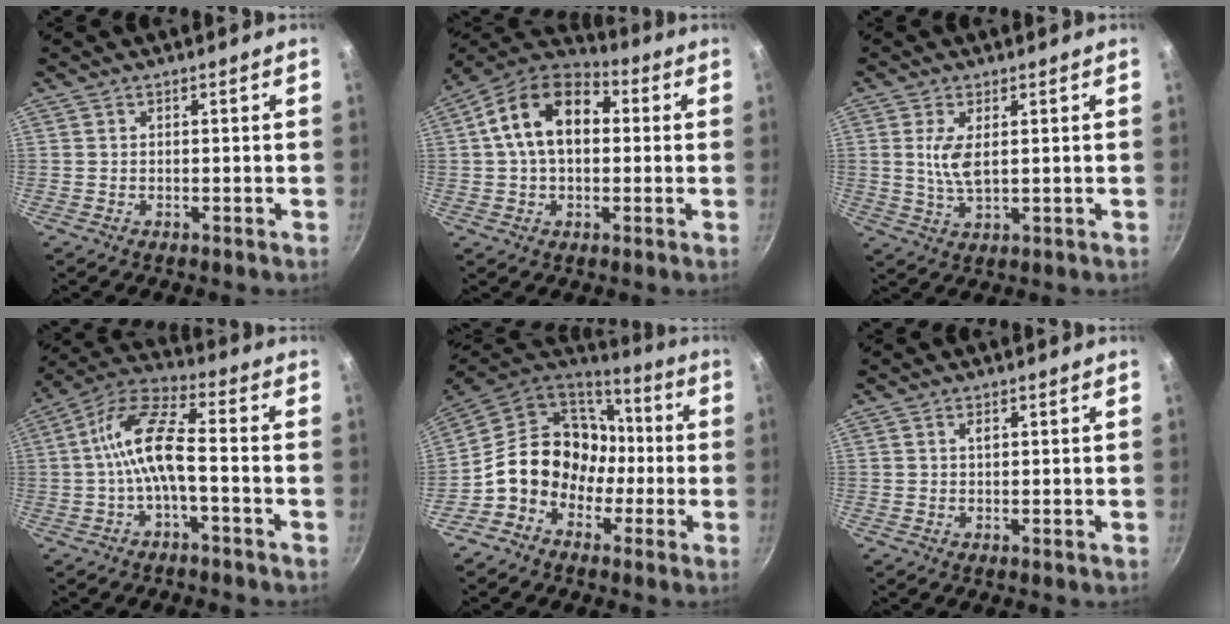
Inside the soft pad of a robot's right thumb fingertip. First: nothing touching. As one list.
[{"total": 15.3, "force": [2.2, 10.1, 11.3], "torque": [-0.160, 0.031, 0.016]}, {"total": 5.5, "force": [1.1, 2.3, 4.9], "torque": [-0.096, -0.007, 0.023]}, {"total": 10.6, "force": [-2.3, 3.8, 9.7], "torque": [-0.203, 0.045, -0.053]}, {"total": 16.6, "force": [-2.8, 13.8, 8.8], "torque": [-0.101, 0.059, -0.058]}, {"total": 1.0, "force": [0.4, 0.3, 0.8], "torque": [-0.013, -0.002, 0.005]}]